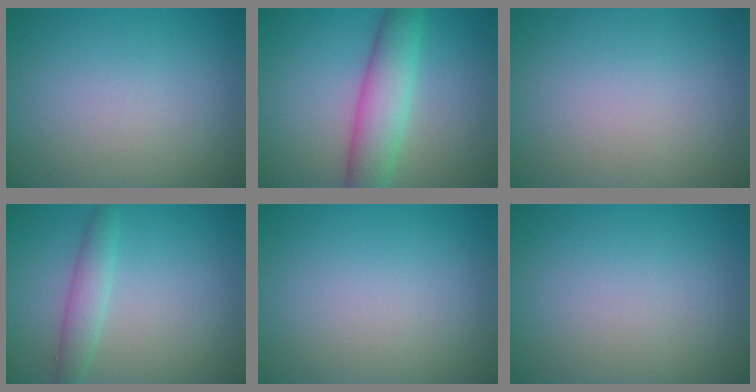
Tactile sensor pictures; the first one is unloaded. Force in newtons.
{"total": 4.8, "press": 4.8, "slide": 0.2}
{"total": 0.0}
{"total": 2.4, "press": 2.4, "slide": 0.1}
{"total": 0.0}
{"total": 0.0}